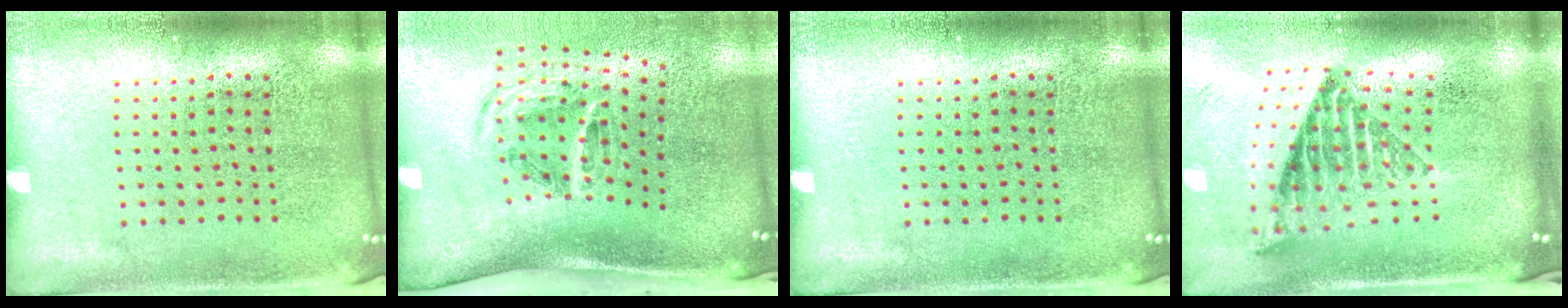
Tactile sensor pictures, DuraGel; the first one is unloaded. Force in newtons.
{"total": 2.0, "press": 1.2, "slide": 1.5}
{"total": 0.0}
{"total": 1.8, "press": 1.4, "slide": 1.2}